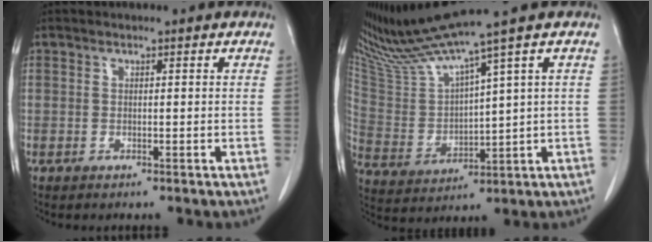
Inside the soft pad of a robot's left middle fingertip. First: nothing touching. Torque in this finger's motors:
{"motor_torque": [-0.67, -0.69, 0.03, 0.05]}